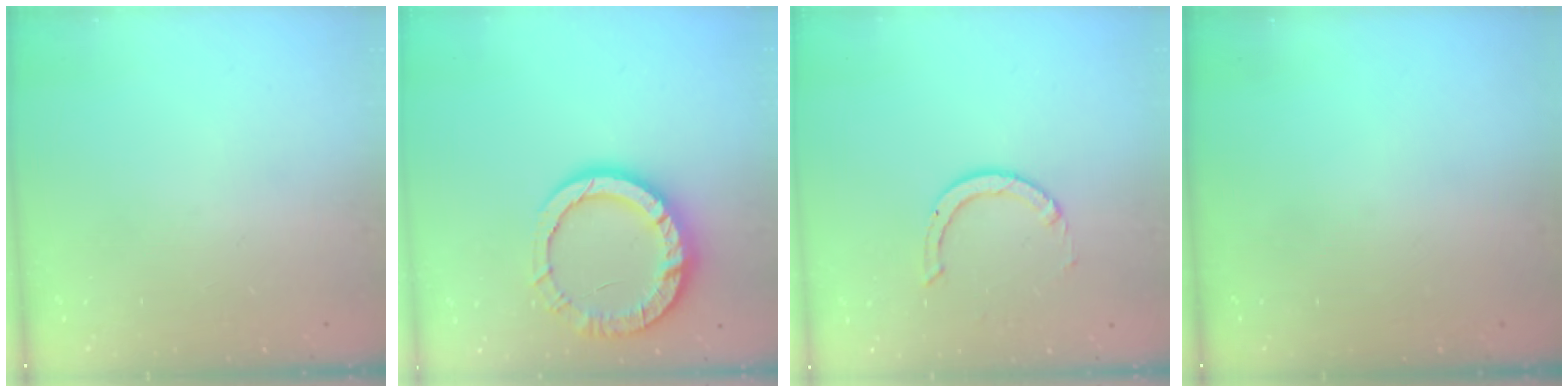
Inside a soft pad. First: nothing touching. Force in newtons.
{"total": 14.5, "press": 14.3, "slide": 2.2}
{"total": 2.8, "press": 2.8, "slide": 0.2}
{"total": 0.0}